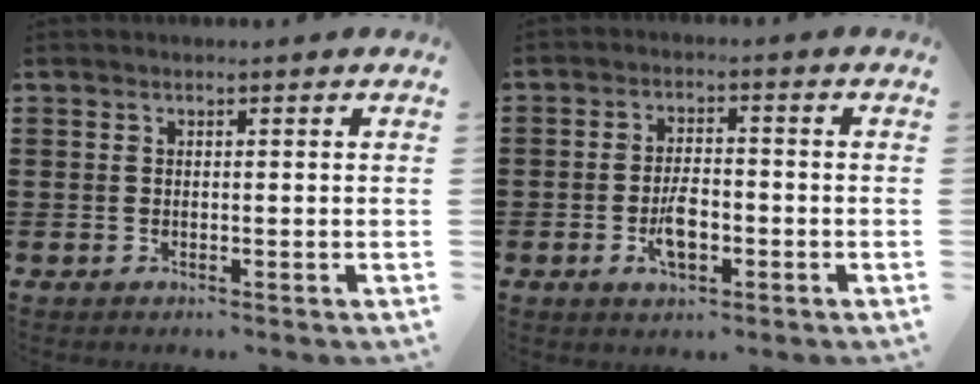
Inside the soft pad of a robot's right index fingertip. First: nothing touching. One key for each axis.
{"total": 5.0, "fx": -1.7, "fy": 2.4, "fz": 4.1, "tx": -0.083, "ty": 0.002, "tz": -0.032}